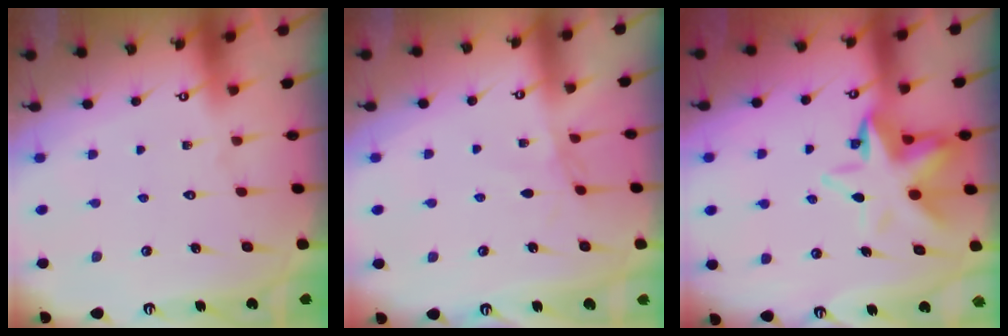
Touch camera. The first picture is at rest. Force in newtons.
{"total": 1.4, "press": 1.3, "slide": 0.3}
{"total": 9.5, "press": 9.4, "slide": 1.7}